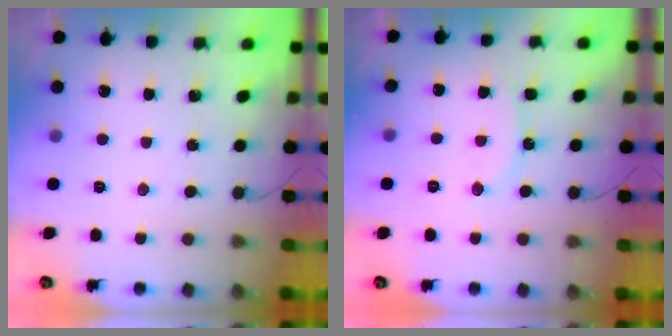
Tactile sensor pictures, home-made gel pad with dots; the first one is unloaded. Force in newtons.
{"total": 9.6, "press": 9.6, "slide": 0.8}